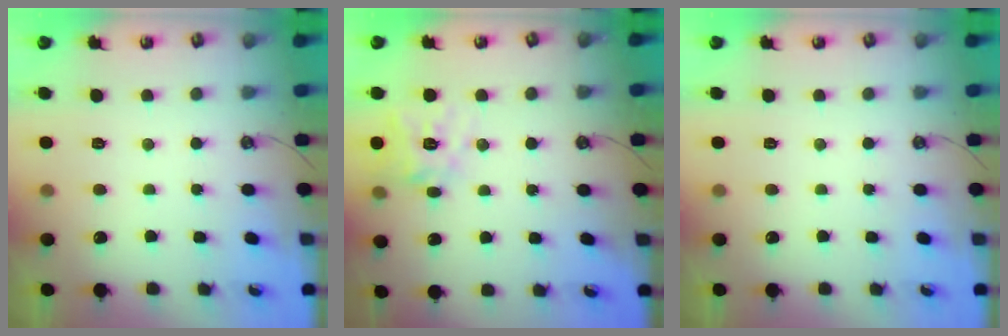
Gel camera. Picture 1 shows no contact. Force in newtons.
{"total": 12.4, "press": 12.3, "slide": 1.6}
{"total": 0.0}